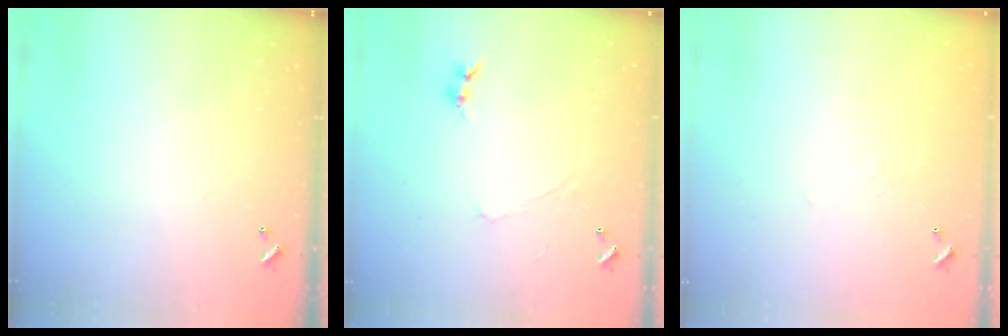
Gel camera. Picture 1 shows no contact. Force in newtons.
{"total": 1.1, "press": 0.8, "slide": 0.7}
{"total": 6.1, "press": 6.1, "slide": 0.6}